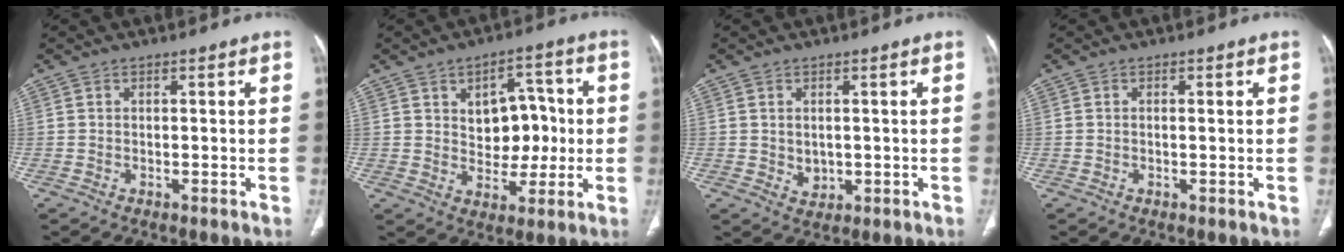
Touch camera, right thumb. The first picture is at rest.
{"total": 10.7, "force": [1.3, 7.3, 7.7], "torque": [-0.057, 0.009, 0.026]}
{"total": 2.6, "force": [0.2, 2.1, 1.5], "torque": [-0.018, -0.005, 0.014]}
{"total": 0.6, "force": [0.2, 0.0, 0.5], "torque": [-0.014, 0.001, 0.004]}